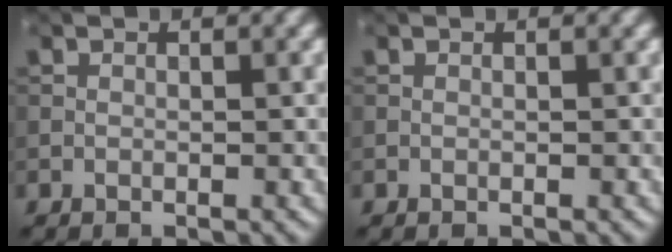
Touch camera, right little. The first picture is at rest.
{"total": 0.0}